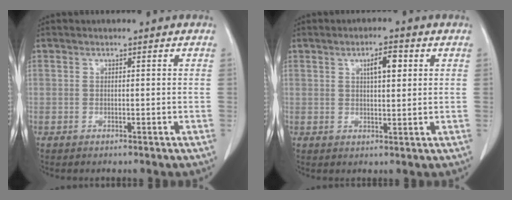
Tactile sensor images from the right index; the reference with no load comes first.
{"total": 3.8, "force": [1.5, 1.0, 3.4], "torque": [-0.053, 0.007, 0.023]}